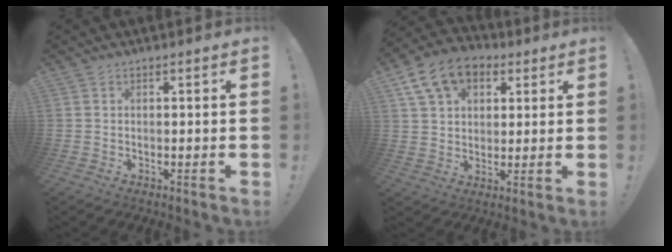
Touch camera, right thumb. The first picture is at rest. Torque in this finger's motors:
{"motor_torque": [1.13, 1.52, 0.48, -0.18, 0.15]}